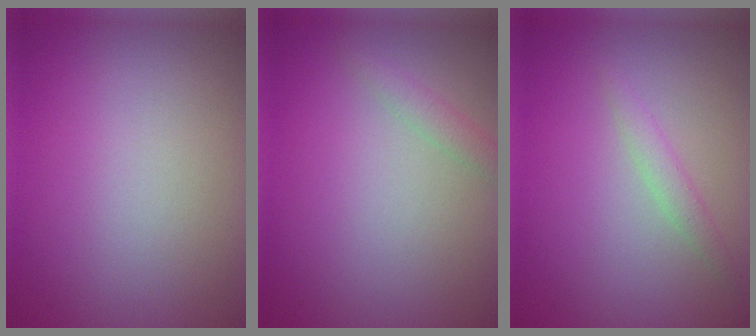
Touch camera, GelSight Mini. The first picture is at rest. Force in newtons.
{"total": 1.3, "press": 1.3, "slide": 0.0}
{"total": 2.0, "press": 2.0, "slide": 0.2}